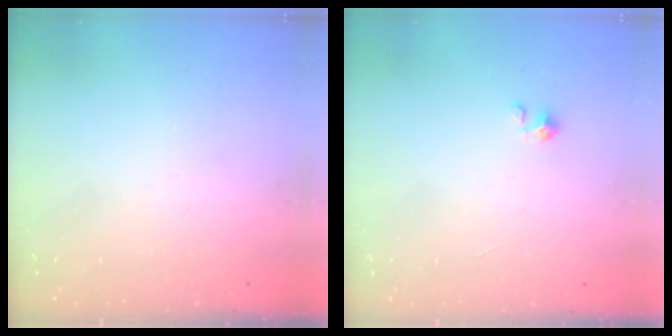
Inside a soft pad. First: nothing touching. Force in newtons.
{"total": 1.3, "press": 1.3, "slide": 0.1}